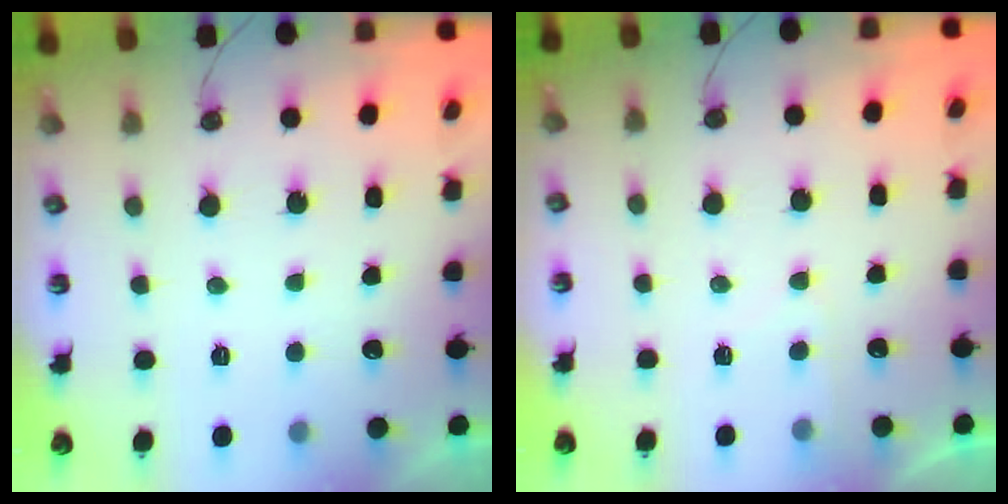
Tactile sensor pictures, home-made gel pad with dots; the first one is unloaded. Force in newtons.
{"total": 3.8, "press": 3.8, "slide": 0.4}